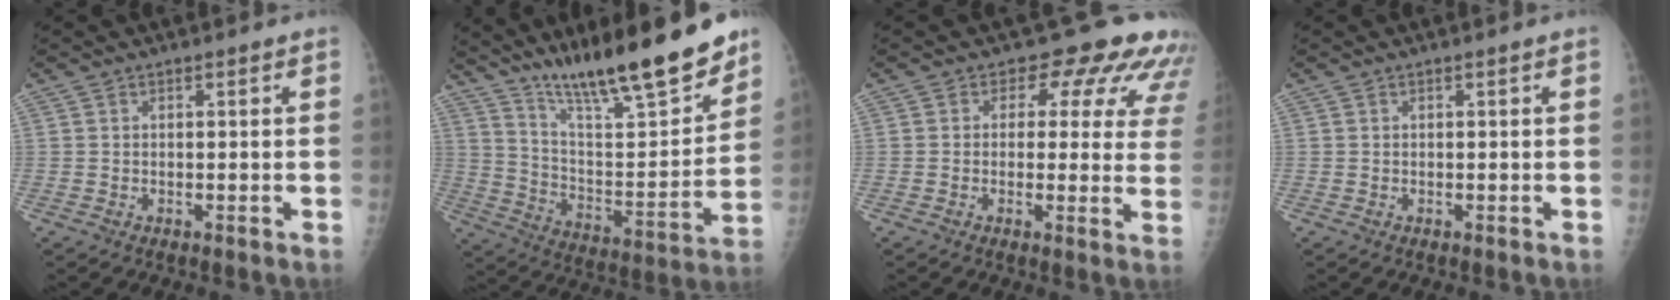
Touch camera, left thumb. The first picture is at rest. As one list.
[{"total": 22.6, "force": [17.2, 3.8, 14.2], "torque": [-0.203, -0.089, 0.292]}, {"total": 12.1, "force": [8.2, 6.8, 5.7], "torque": [-0.010, -0.026, 0.065]}, {"total": 0.0}]